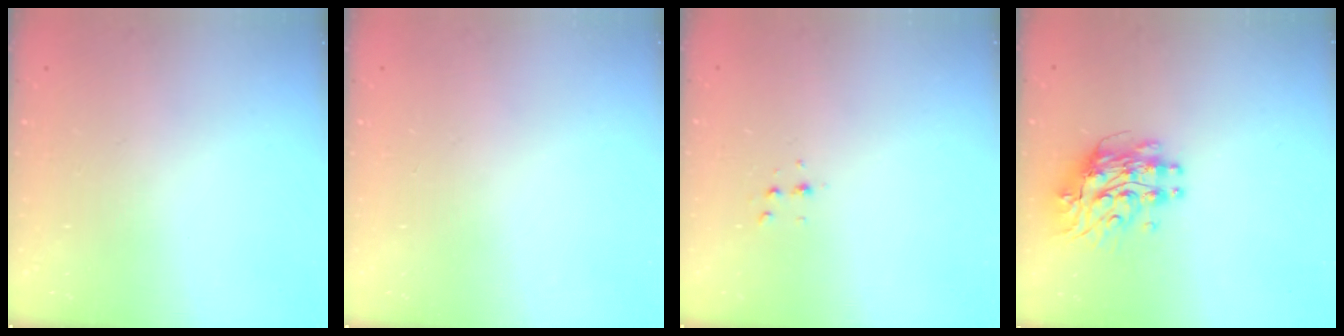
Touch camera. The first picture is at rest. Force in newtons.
{"total": 0.0}
{"total": 3.8, "press": 3.7, "slide": 1.1}
{"total": 9.8, "press": 9.7, "slide": 0.8}